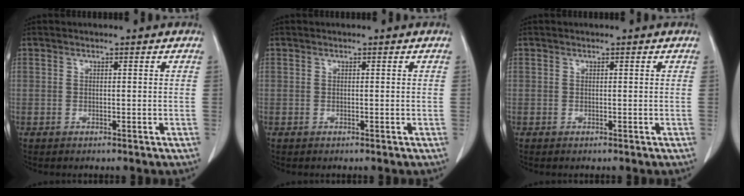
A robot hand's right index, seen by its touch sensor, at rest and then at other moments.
{"total": 0.0}
{"total": 0.0}